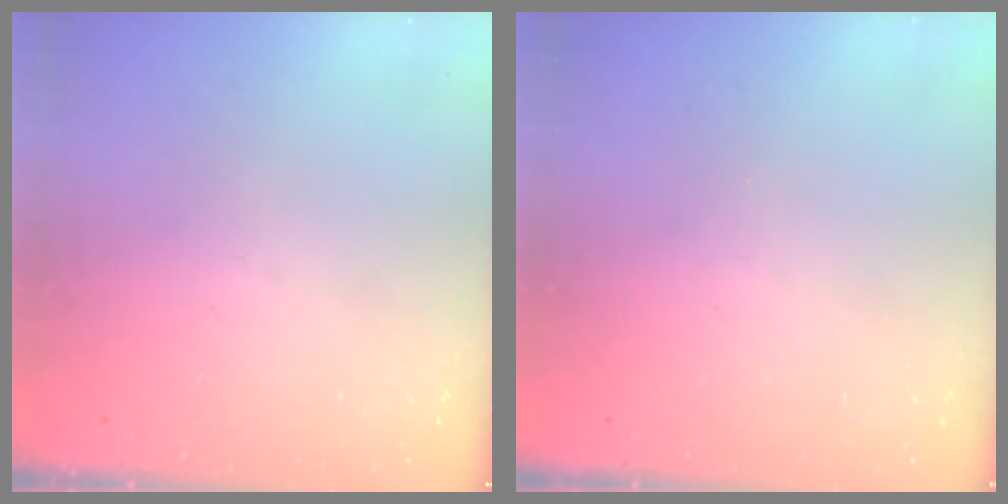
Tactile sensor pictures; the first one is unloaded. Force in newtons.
{"total": 0.0}